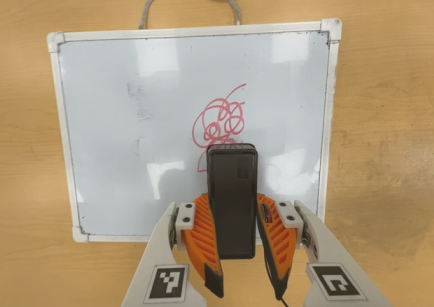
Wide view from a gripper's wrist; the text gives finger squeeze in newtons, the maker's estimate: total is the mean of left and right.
{"total": 8.2, "left": 6.2, "right": 10.1}